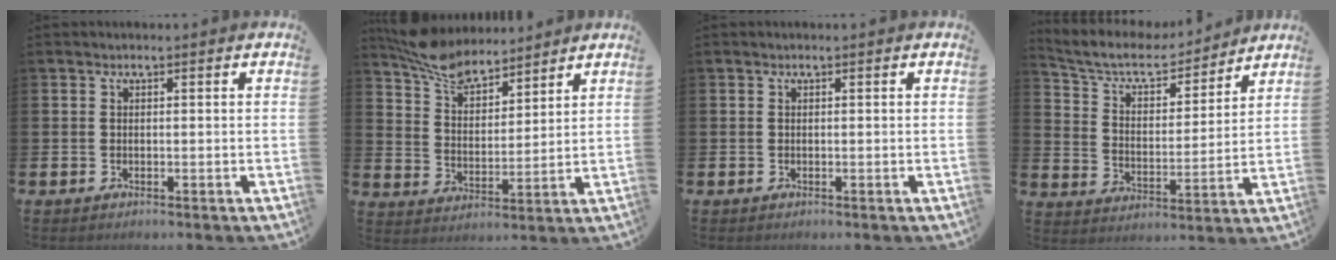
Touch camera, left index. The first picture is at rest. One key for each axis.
{"total": 7.4, "fx": 6.7, "fy": 2.2, "fz": 2.1, "tx": -0.069, "ty": -0.031, "tz": 0.122}
{"total": 0.0}
{"total": 8.1, "fx": 7.3, "fy": 2.5, "fz": 2.5, "tx": -0.078, "ty": -0.055, "tz": 0.124}